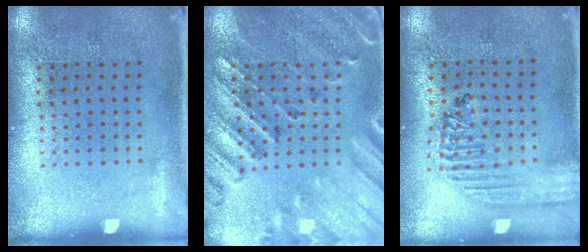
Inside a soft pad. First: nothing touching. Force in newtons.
{"total": 2.9, "press": 2.6, "slide": 1.1}
{"total": 1.9, "press": 1.7, "slide": 0.8}